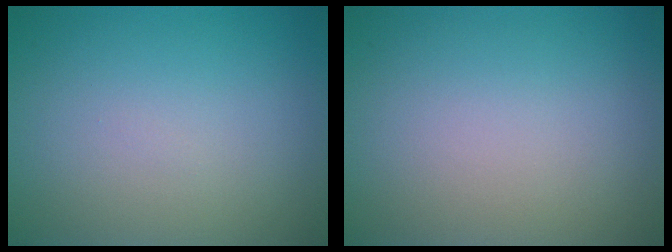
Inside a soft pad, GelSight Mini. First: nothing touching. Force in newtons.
{"total": 0.0}